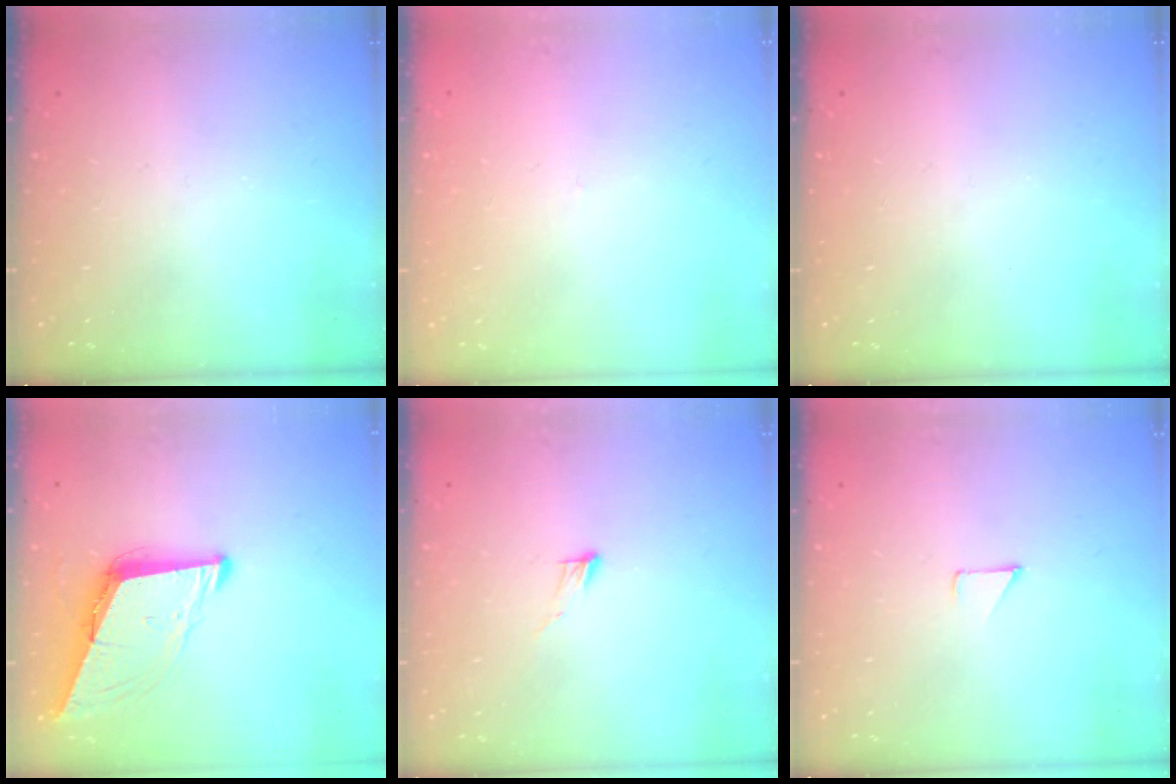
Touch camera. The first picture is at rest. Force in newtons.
{"total": 2.7, "press": 2.7, "slide": 0.3}
{"total": 0.0}
{"total": 8.6, "press": 7.7, "slide": 3.8}
{"total": 3.7, "press": 3.7, "slide": 0.3}
{"total": 2.9, "press": 2.8, "slide": 0.3}